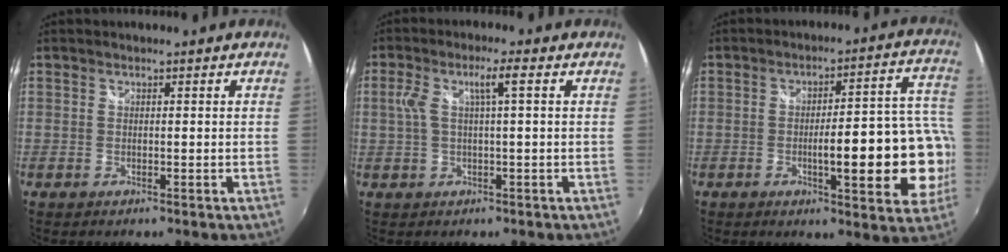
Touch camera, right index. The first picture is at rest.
{"total": 5.1, "force": [0.9, 0.2, 5.0], "torque": [-0.100, 0.005, 0.023]}
{"total": 16.5, "force": [-4.3, 3.6, 15.5], "torque": [-0.206, 0.008, -0.053]}